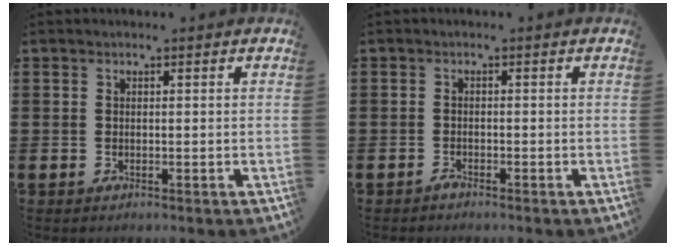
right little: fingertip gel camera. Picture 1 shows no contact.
{"total": 0.8, "force": [-0.8, 0.1, 0.1], "torque": [-0.005, -0.003, -0.015]}